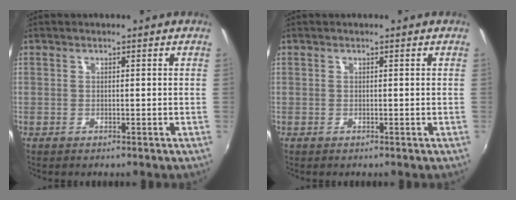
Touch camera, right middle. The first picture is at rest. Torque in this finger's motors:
{"motor_torque": [0.00, 0.00, 0.00, 0.00]}